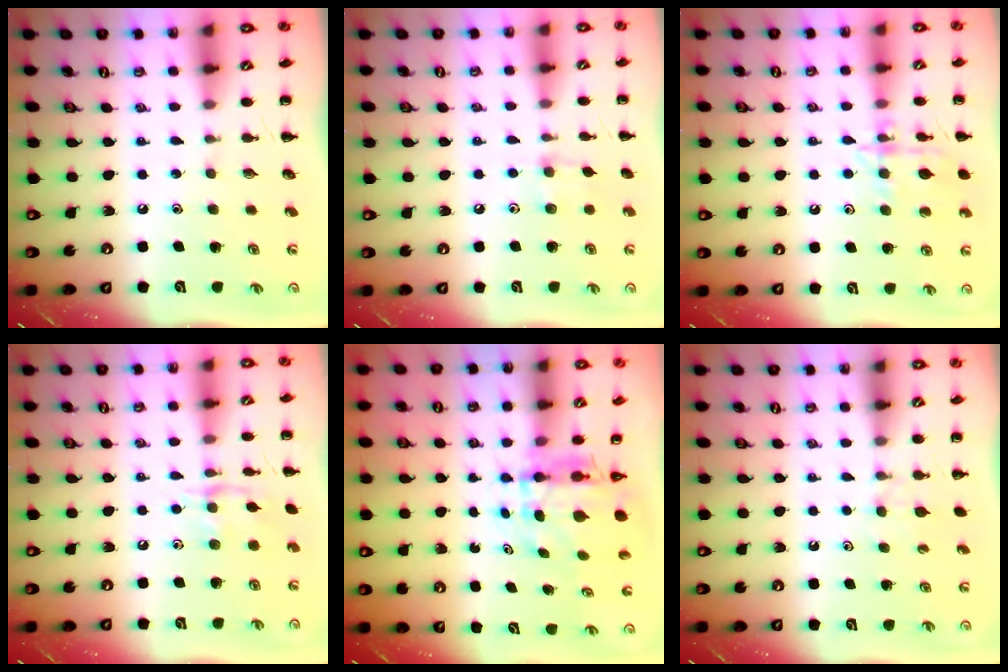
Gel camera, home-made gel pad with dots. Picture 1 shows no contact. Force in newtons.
{"total": 4.1, "press": 3.9, "slide": 1.2}
{"total": 13.7, "press": 13.7, "slide": 1.3}
{"total": 9.1, "press": 9.0, "slide": 0.7}
{"total": 5.3, "press": 5.2, "slide": 1.0}
{"total": 4.2, "press": 3.9, "slide": 1.4}